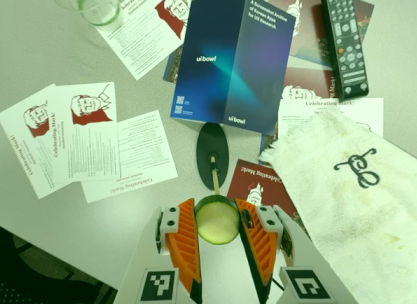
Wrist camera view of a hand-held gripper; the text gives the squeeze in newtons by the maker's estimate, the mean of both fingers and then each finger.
{"total": 10.6, "left": 10.4, "right": 10.9}